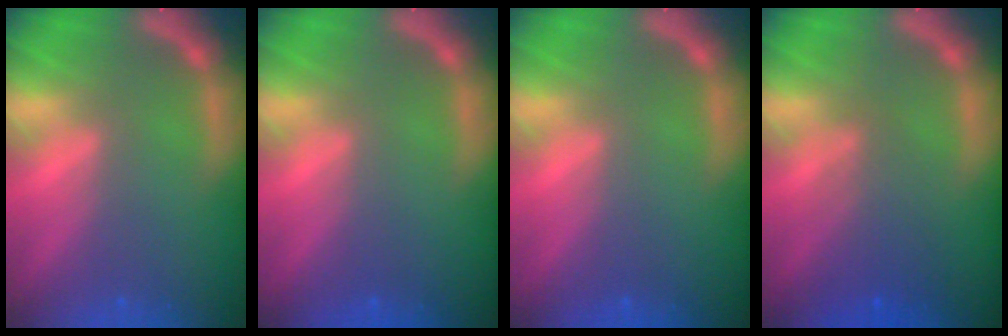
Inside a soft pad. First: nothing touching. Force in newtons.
{"total": 0.0}
{"total": 0.0}
{"total": 3.5}